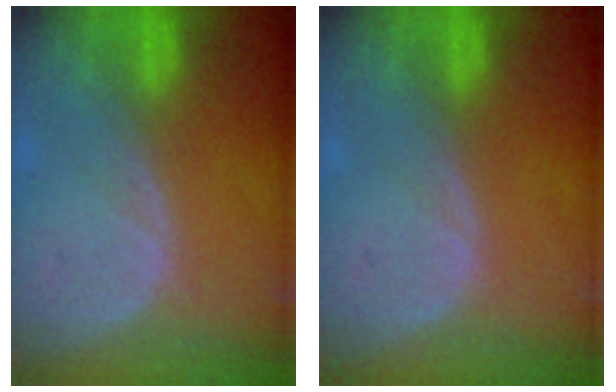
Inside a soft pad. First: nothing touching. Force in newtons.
{"total": 0.0}